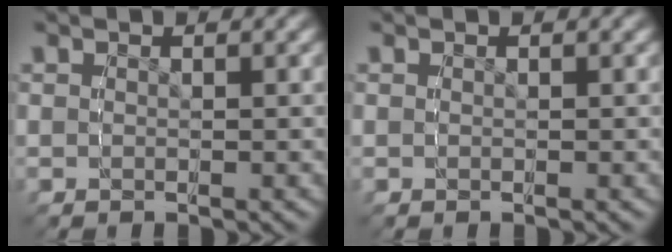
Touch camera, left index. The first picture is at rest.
{"total": 0.0}